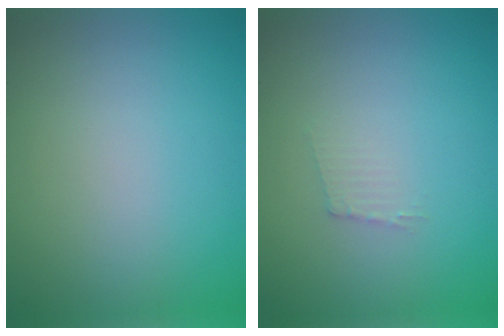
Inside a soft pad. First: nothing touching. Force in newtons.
{"total": 1.1, "press": 1.0, "slide": 0.2}